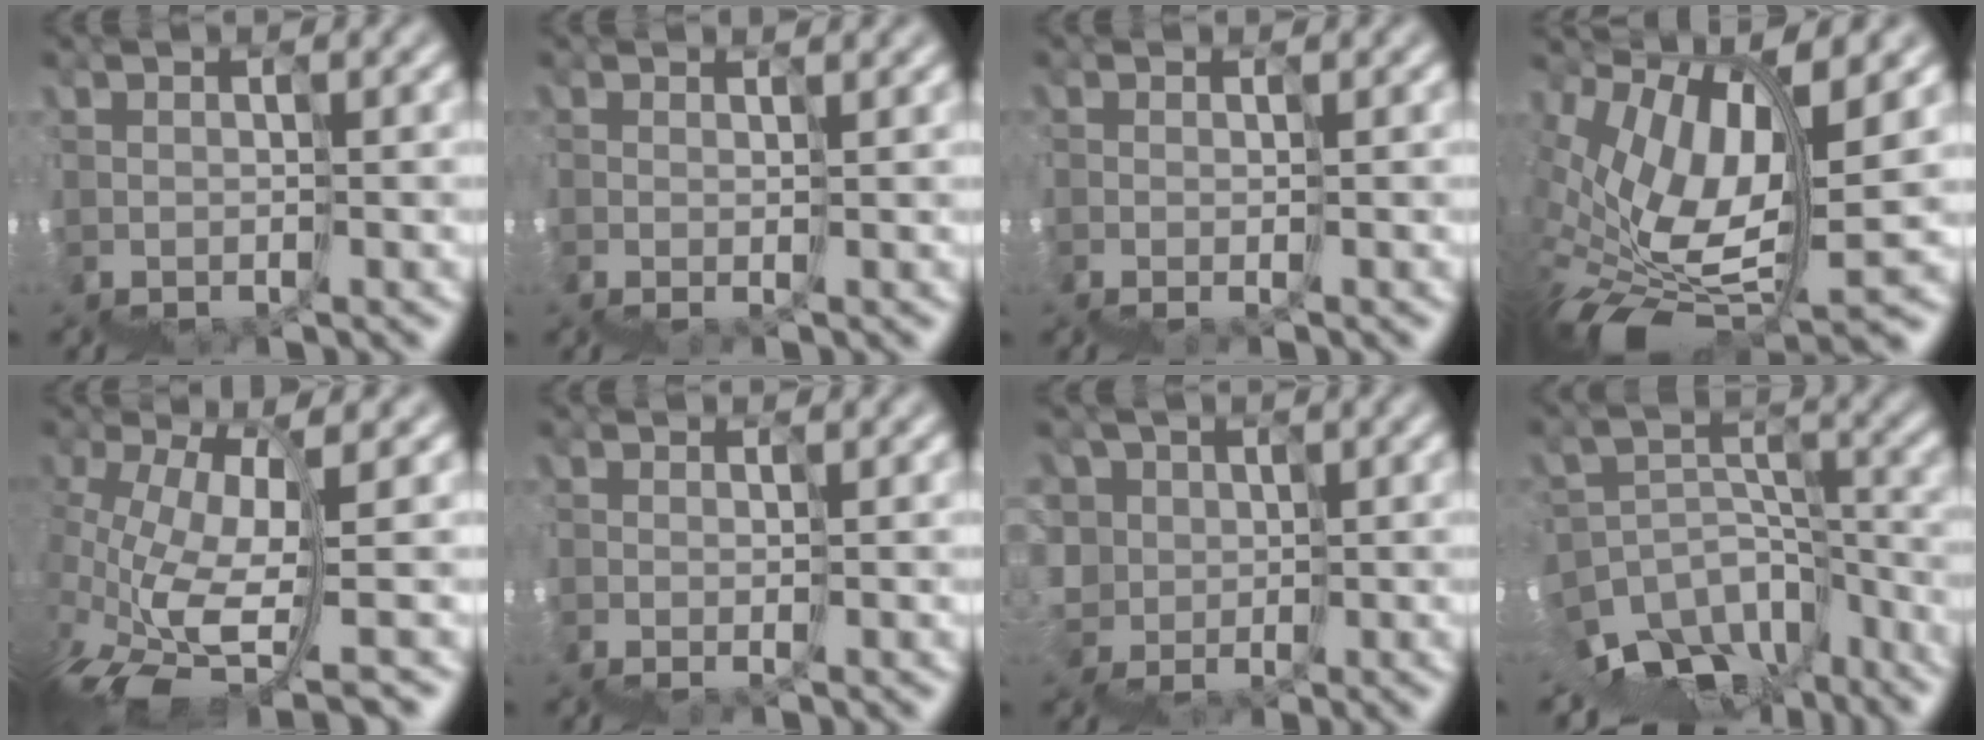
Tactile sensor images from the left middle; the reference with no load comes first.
{"total": 2.9, "force": [0.4, 1.3, 2.5], "torque": [-0.014, 0.008, 0.007]}
{"total": 2.8, "force": [-0.6, 1.0, 2.5], "torque": [-0.021, -0.009, -0.008]}
{"total": 7.7, "force": [1.3, 2.9, 7.0], "torque": [-0.158, 0.006, 0.035]}
{"total": 2.7, "force": [-0.6, 0.0, 2.6], "torque": [-0.076, 0.004, -0.010]}
{"total": 2.8, "force": [-0.8, 1.1, 2.4], "torque": [-0.027, -0.010, -0.008]}
{"total": 2.8, "force": [0.3, 2.5, -1.3], "torque": [0.011, 0.017, -0.005]}
{"total": 8.4, "force": [-7.9, 3.0, 0.2], "torque": [0.001, 0.031, -0.116]}